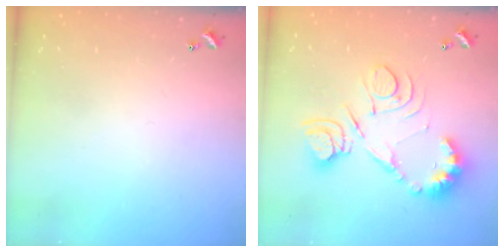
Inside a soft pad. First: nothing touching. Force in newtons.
{"total": 16.2, "press": 16.1, "slide": 1.2}